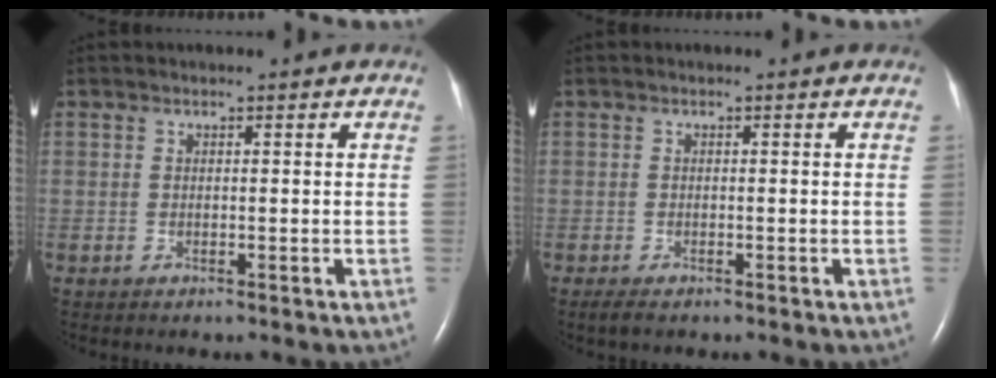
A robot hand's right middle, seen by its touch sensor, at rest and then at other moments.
{"total": 1.4, "force": [-1.0, 0.4, 0.9], "torque": [-0.025, -0.005, -0.017]}